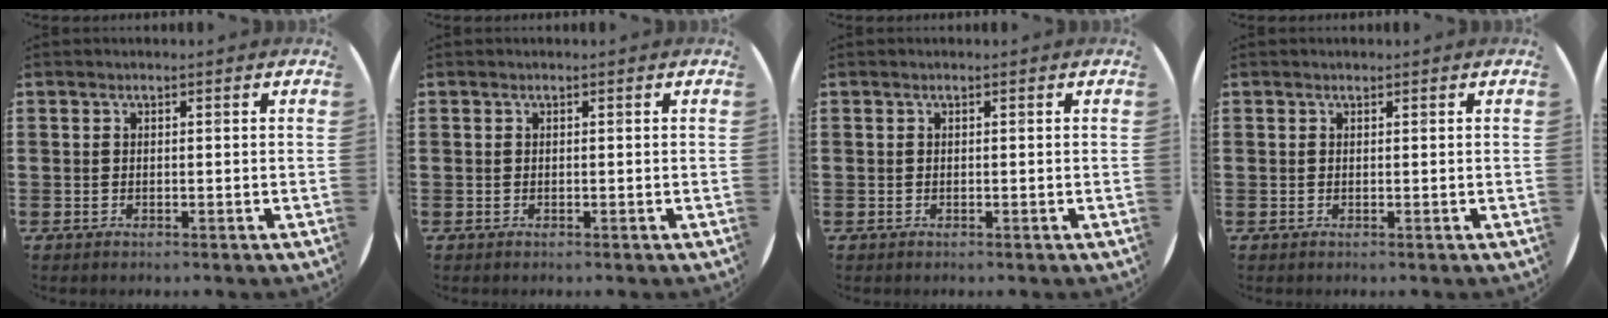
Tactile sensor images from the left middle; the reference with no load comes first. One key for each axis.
{"total": 0.0}
{"total": 0.0}
{"total": 0.0}